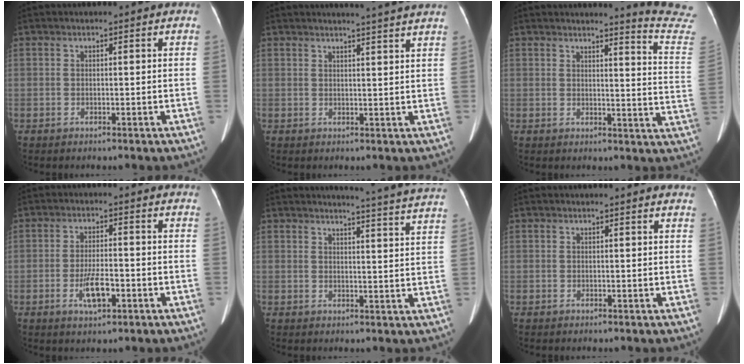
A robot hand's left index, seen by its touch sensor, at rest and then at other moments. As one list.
[{"total": 8.3, "force": [7.6, -1.1, 3.1], "torque": [-0.035, -0.007, 0.072]}, {"total": 11.6, "force": [11.4, -1.8, 0.9], "torque": [-0.006, -0.133, 0.102]}, {"total": 4.9, "force": [-2.0, 1.5, 4.3], "torque": [-0.083, -0.002, -0.031]}, {"total": 13.6, "force": [13.0, -1.8, 3.4], "torque": [-0.045, -0.078, 0.130]}, {"total": 1.4, "force": [1.2, 0.6, 0.3], "torque": [-0.010, 0.009, 0.002]}]